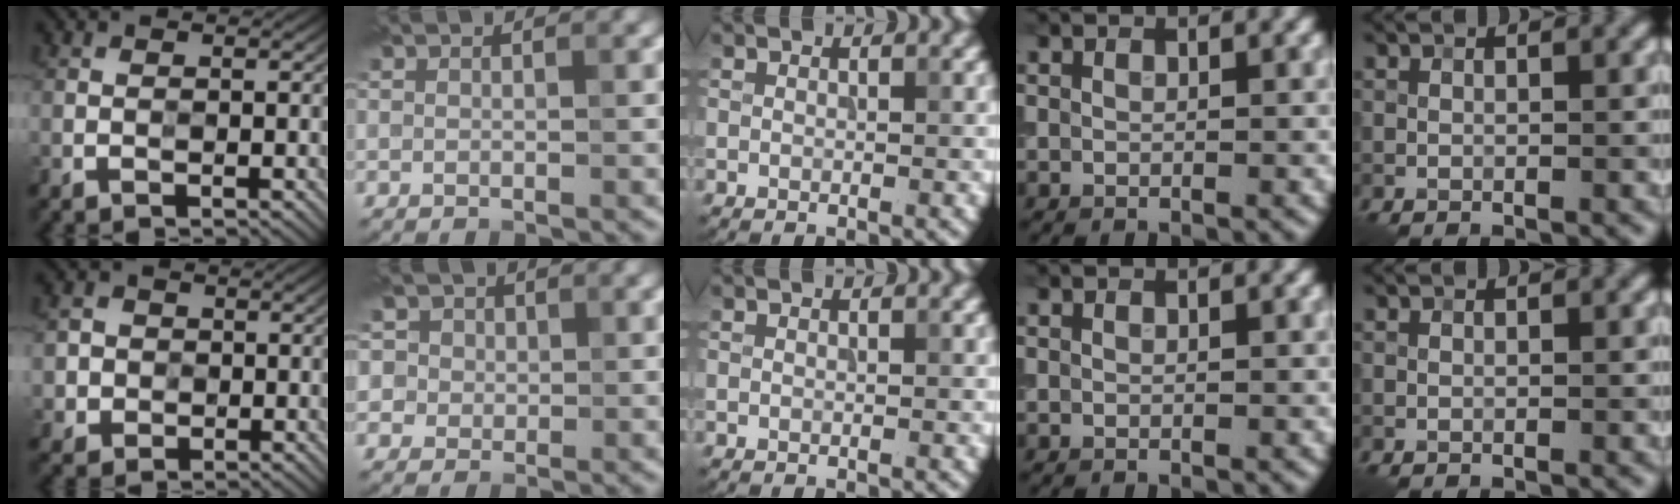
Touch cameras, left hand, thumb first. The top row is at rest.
{"thumb": {"total": 3.5, "force": [-0.1, 3.4, 0.7], "torque": [-0.023, -0.002, -0.014]}, "index": {"total": 6.8, "force": [3.2, 5.3, 2.7], "torque": [-0.045, 0.020, 0.015]}}